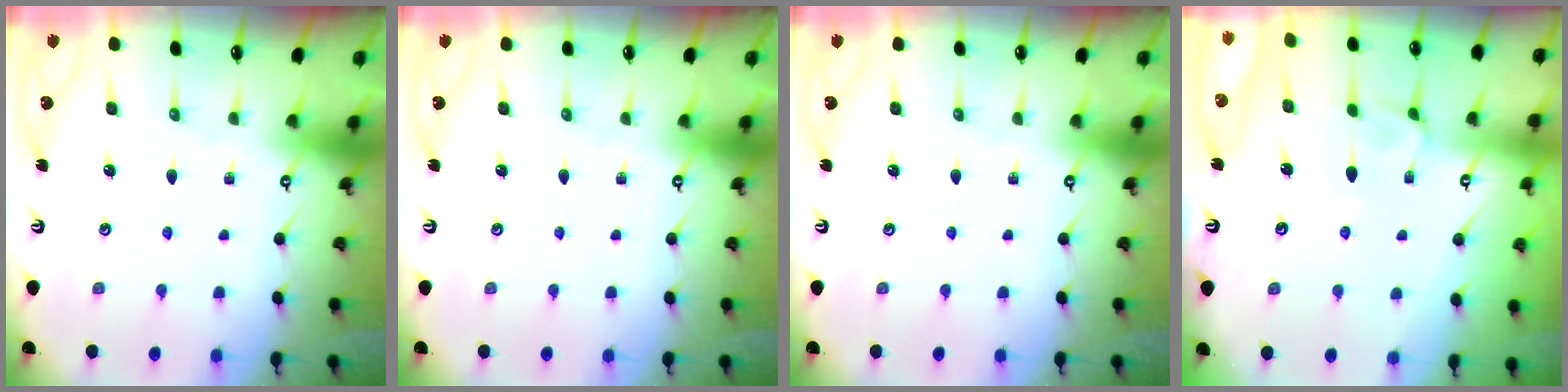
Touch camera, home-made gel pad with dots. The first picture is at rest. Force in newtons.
{"total": 0.0}
{"total": 0.0}
{"total": 3.2, "press": 3.1, "slide": 0.7}